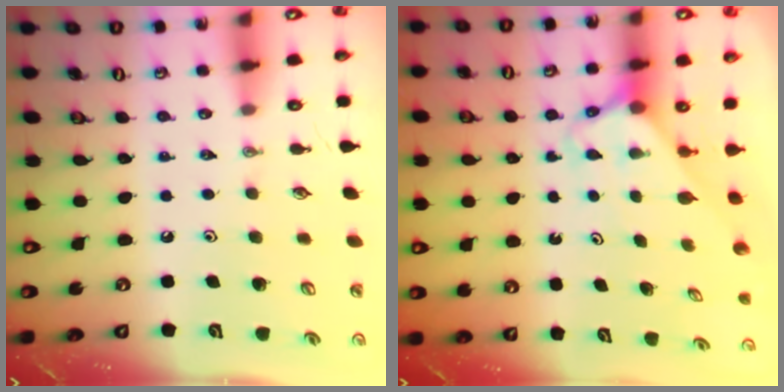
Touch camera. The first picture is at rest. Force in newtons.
{"total": 2.6, "press": 2.6, "slide": 0.2}